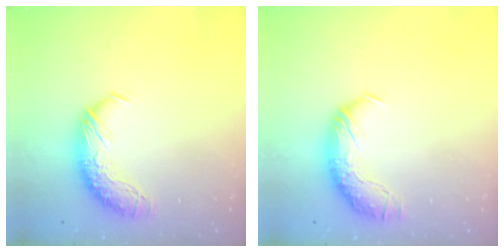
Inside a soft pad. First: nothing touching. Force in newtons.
{"total": 1.7, "press": 0.6, "slide": 1.6}